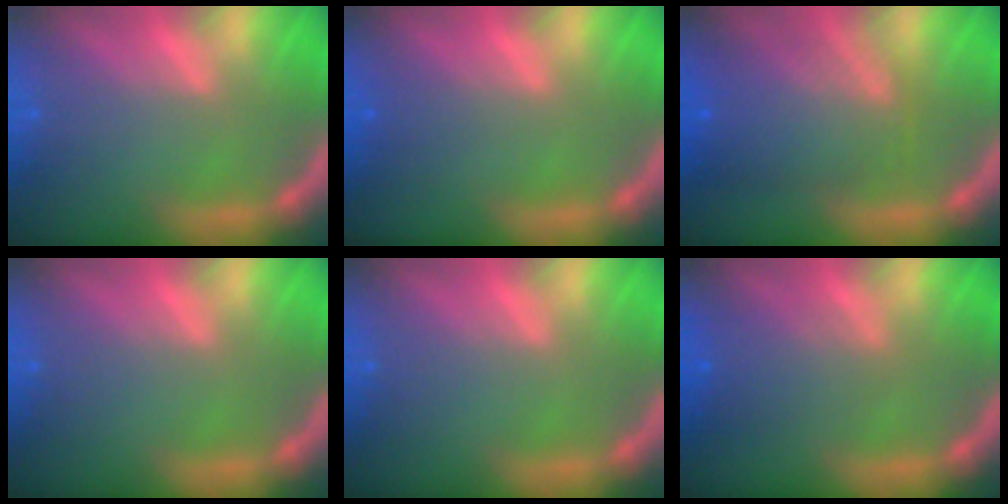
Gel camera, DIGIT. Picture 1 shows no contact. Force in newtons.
{"total": 0.9}
{"total": 6.5}
{"total": 0.0}
{"total": 0.0}
{"total": 3.1}